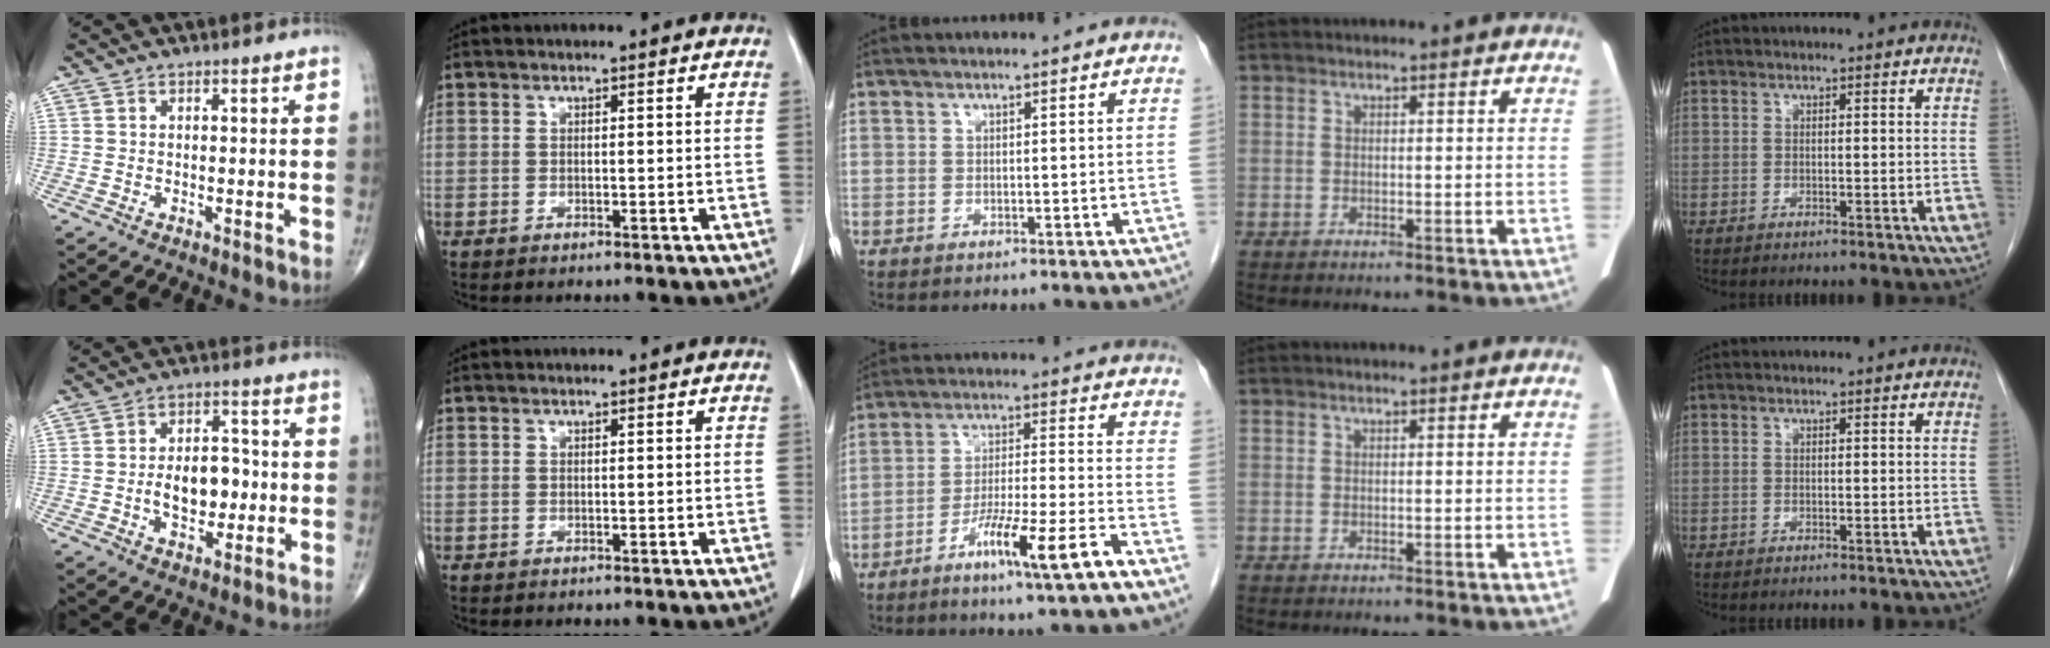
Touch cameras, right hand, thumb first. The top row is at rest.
{"thumb": {"total": 9.5, "force": [-1.2, 5.9, 7.4], "torque": [-0.095, 0.017, -0.020]}, "middle": {"total": 10.0, "force": [-6.0, -0.3, 8.0], "torque": [-0.140, -0.007, -0.103]}}